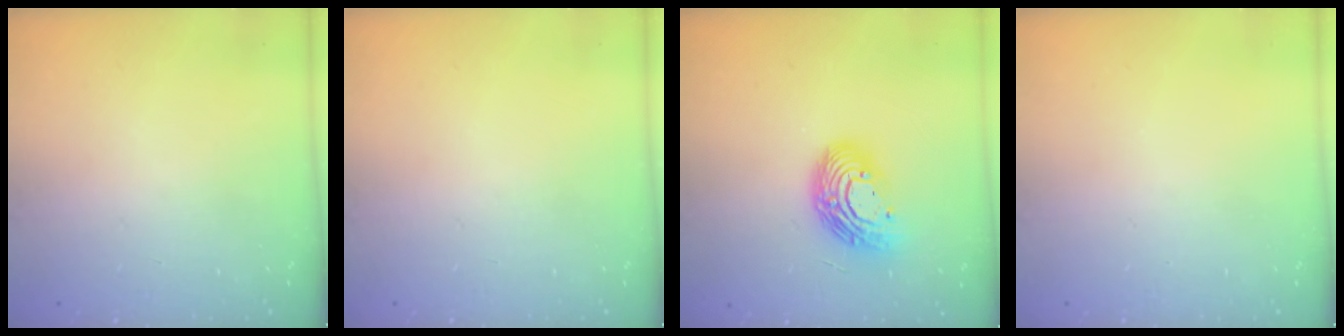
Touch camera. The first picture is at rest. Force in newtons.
{"total": 0.0}
{"total": 12.9, "press": 12.9, "slide": 1.2}
{"total": 0.0}